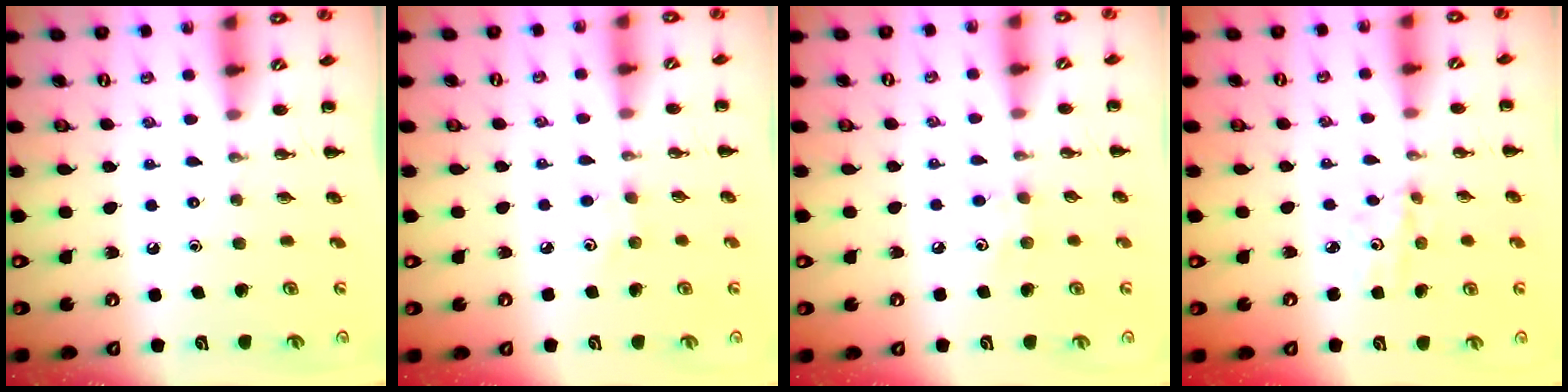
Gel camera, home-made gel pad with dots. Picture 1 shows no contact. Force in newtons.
{"total": 3.5, "press": 3.4, "slide": 0.8}
{"total": 6.2, "press": 6.1, "slide": 1.3}
{"total": 4.4, "press": 4.2, "slide": 1.6}